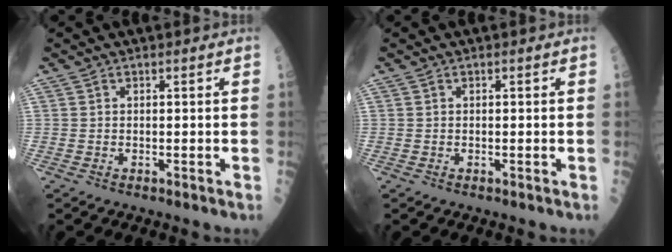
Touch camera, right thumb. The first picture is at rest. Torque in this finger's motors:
{"motor_torque": [-0.07, 0.28, -0.21, -0.06, 0.02]}